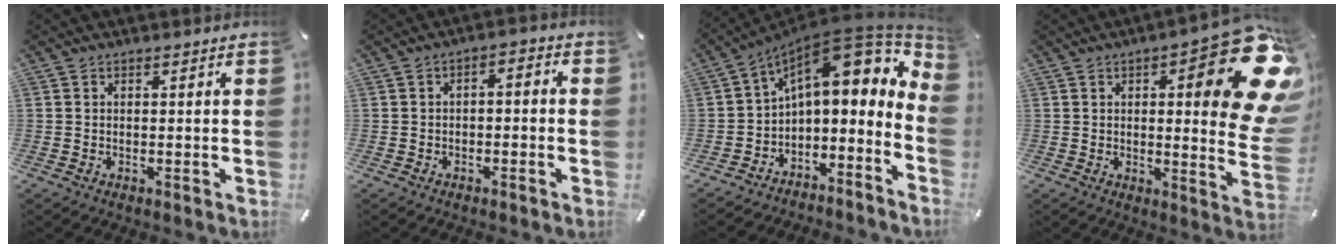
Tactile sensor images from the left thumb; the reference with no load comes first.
{"total": 2.9, "force": [-2.2, 1.2, 1.4], "torque": [-0.024, 0.017, -0.044]}
{"total": 17.7, "force": [8.0, 8.6, 13.3], "torque": [-0.190, -0.061, 0.137]}
{"total": 24.7, "force": [9.1, 8.1, 21.5], "torque": [-0.257, -0.077, 0.143]}